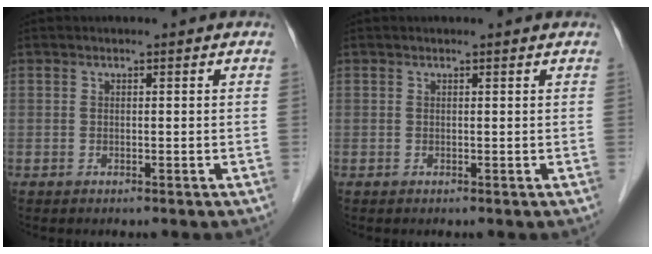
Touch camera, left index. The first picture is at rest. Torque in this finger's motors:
{"motor_torque": [0.04, 0.03, -0.01, 0.01]}